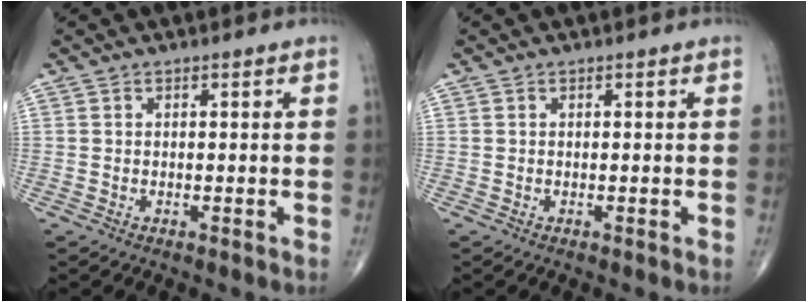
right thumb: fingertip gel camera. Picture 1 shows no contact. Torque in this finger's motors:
{"motor_torque": [0.00, 0.00, 0.01, 0.06, 0.00]}